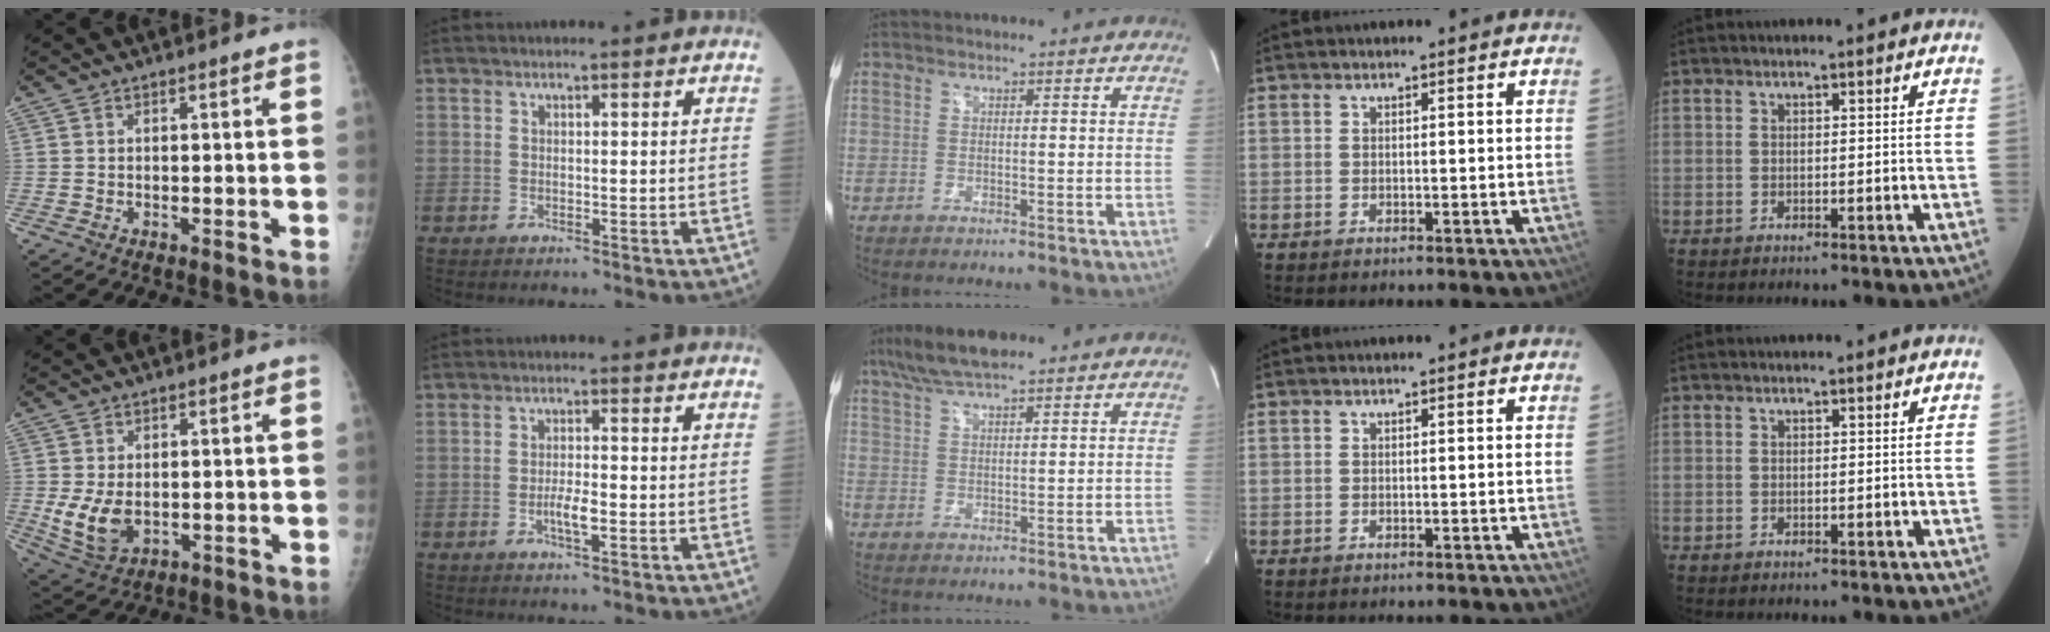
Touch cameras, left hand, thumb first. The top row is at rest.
{"thumb": {"total": 7.4, "force": [-0.5, 5.0, 5.5], "torque": [-0.099, -0.014, 0.007]}, "index": {"total": 2.8, "force": [-0.9, 0.5, 2.7], "torque": [-0.053, -0.001, -0.016]}, "middle": {"total": 7.4, "force": [5.8, 1.3, 4.5], "torque": [-0.093, 0.024, 0.105]}}